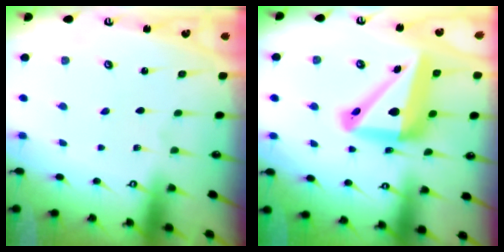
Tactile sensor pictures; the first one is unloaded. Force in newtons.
{"total": 16.7, "press": 16.4, "slide": 3.4}